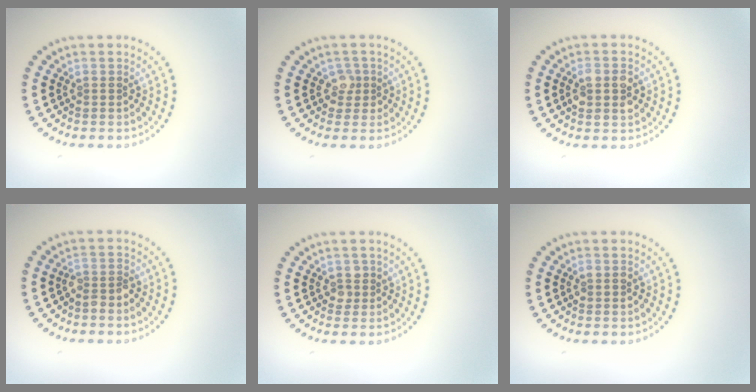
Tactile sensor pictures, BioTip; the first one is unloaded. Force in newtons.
{"total": 1.7, "press": 1.4, "slide": 0.9}
{"total": 2.8, "press": 2.8, "slide": 0.2}
{"total": 1.6, "press": 1.3, "slide": 0.9}
{"total": 1.2, "press": 1.1, "slide": 0.3}
{"total": 1.2, "press": 1.2, "slide": 0.1}